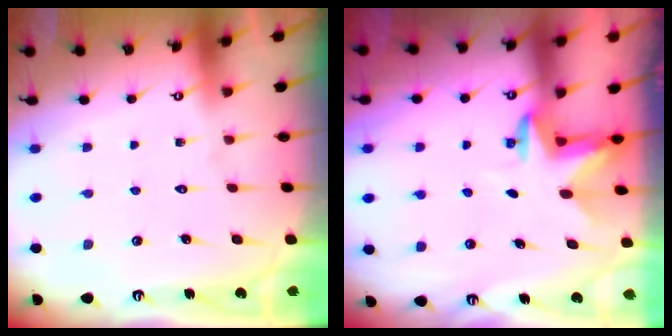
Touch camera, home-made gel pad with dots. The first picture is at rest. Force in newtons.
{"total": 3.1, "press": 3.0, "slide": 0.8}